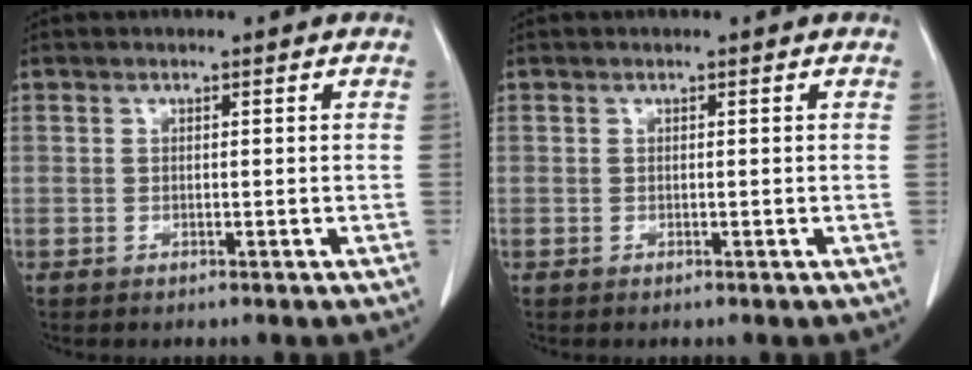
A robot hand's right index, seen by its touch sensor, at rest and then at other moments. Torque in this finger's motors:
{"motor_torque": [0.00, 0.00, 0.00, 0.00]}